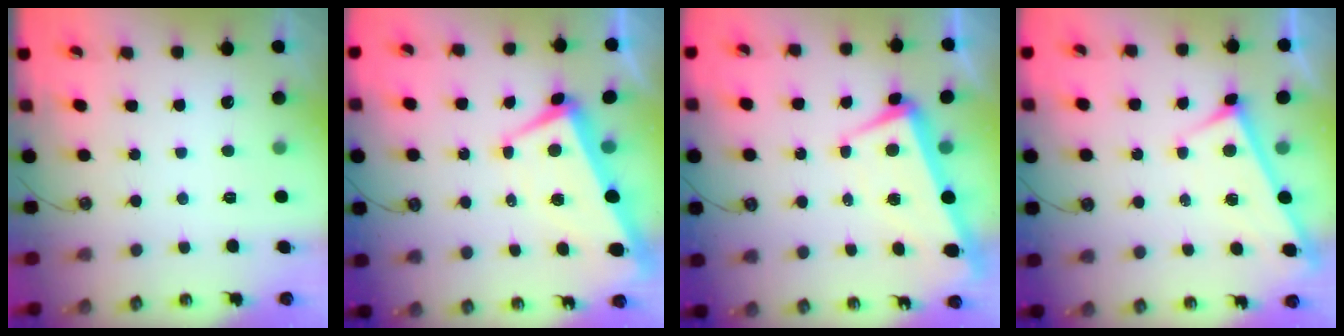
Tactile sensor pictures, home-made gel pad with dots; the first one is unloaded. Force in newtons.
{"total": 2.0, "press": 1.6, "slide": 1.2}
{"total": 0.9, "press": 0.4, "slide": 0.8}
{"total": 3.4, "press": 3.3, "slide": 0.3}